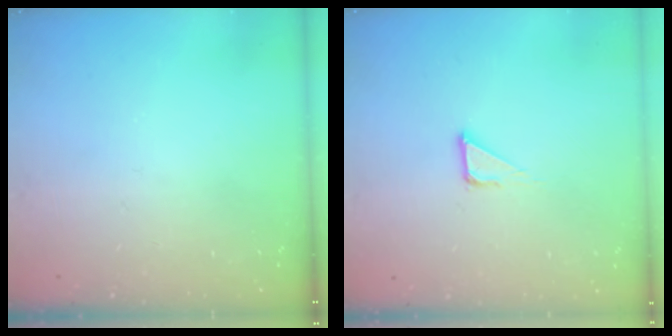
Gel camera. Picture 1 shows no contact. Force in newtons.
{"total": 3.4, "press": 3.4, "slide": 0.2}